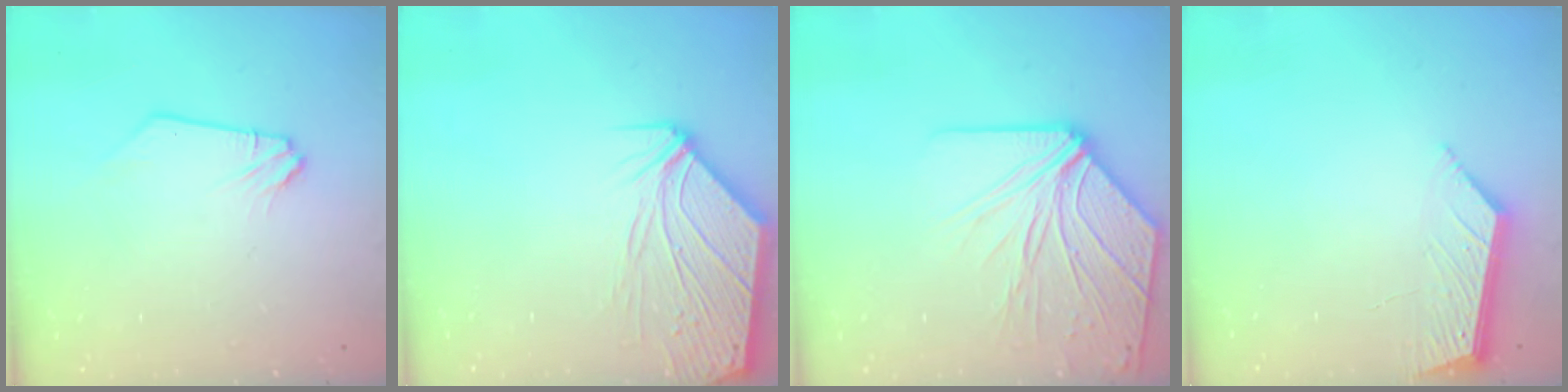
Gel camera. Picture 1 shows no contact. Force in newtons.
{"total": 10.6, "press": 10.5, "slide": 1.4}
{"total": 11.8, "press": 11.6, "slide": 2.0}
{"total": 6.1, "press": 6.1, "slide": 0.4}